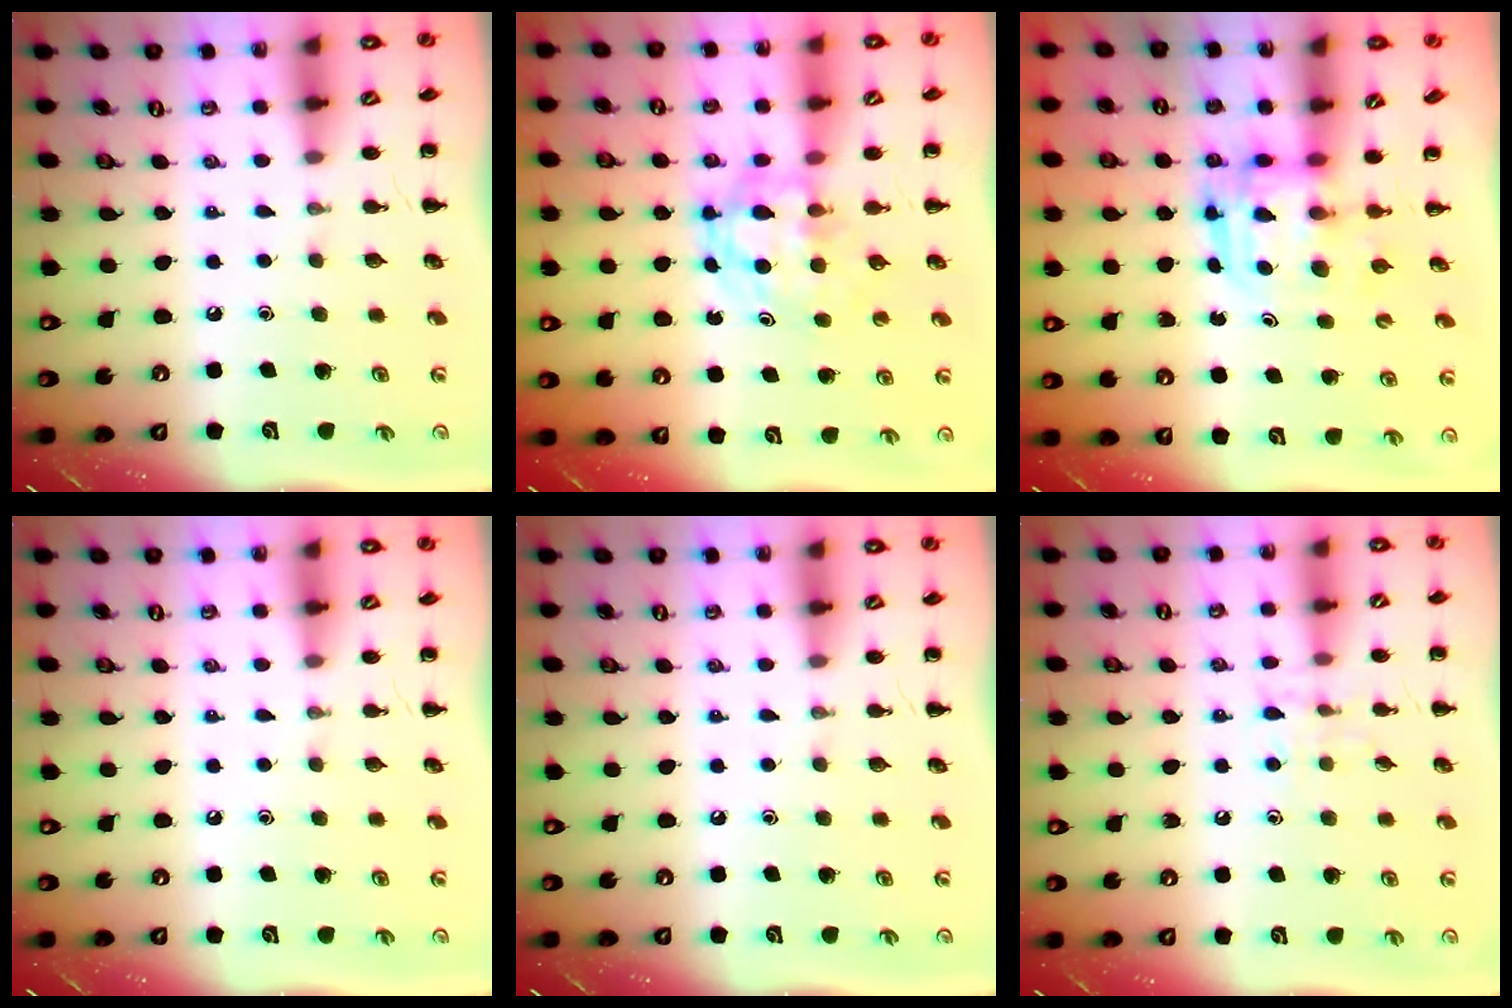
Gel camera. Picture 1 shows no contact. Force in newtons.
{"total": 4.3, "press": 4.2, "slide": 0.9}
{"total": 3.0, "press": 3.0, "slide": 0.3}
{"total": 0.0}
{"total": 0.0}
{"total": 5.8, "press": 5.7, "slide": 0.9}